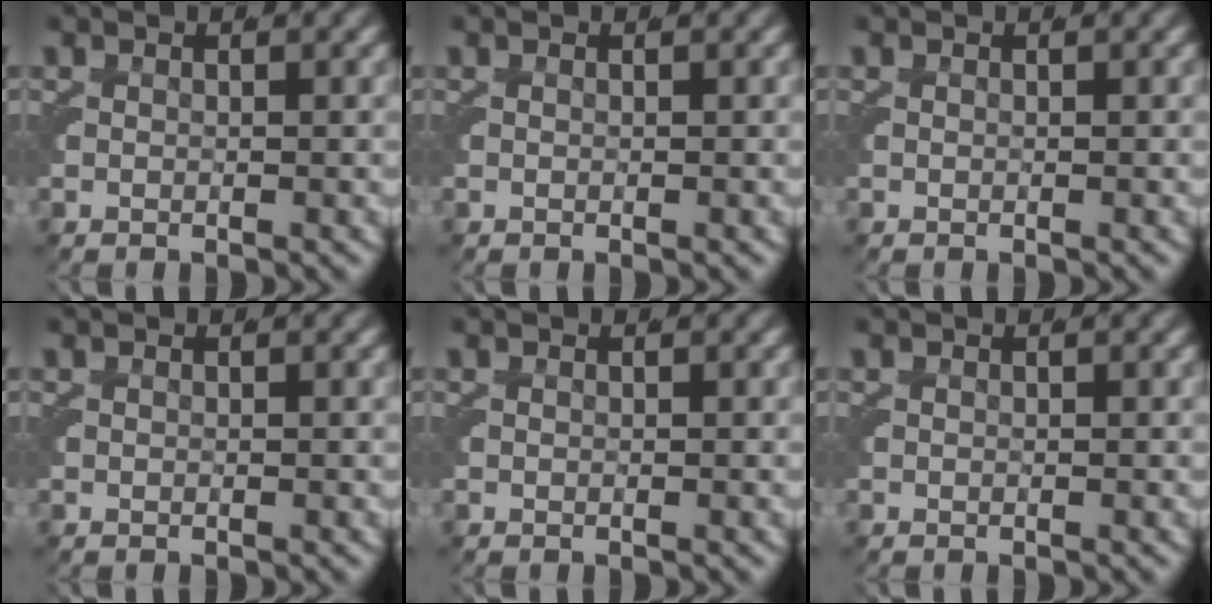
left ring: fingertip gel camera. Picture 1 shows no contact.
{"total": 0.0}
{"total": 0.0}
{"total": 0.0}
{"total": 0.0}
{"total": 0.0}